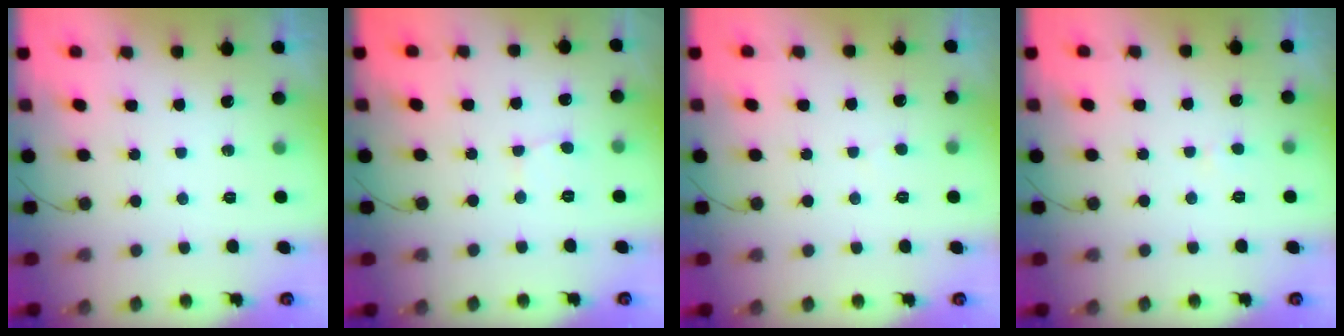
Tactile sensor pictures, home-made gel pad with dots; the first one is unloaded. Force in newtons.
{"total": 2.2, "press": 2.2, "slide": 0.2}
{"total": 1.8, "press": 1.8, "slide": 0.2}
{"total": 2.2, "press": 2.2, "slide": 0.2}